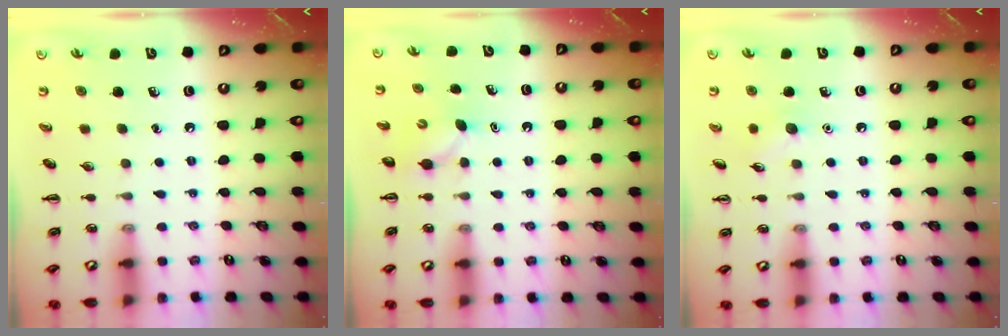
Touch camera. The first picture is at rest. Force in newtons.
{"total": 3.5, "press": 3.4, "slide": 0.8}
{"total": 6.2, "press": 5.9, "slide": 1.7}